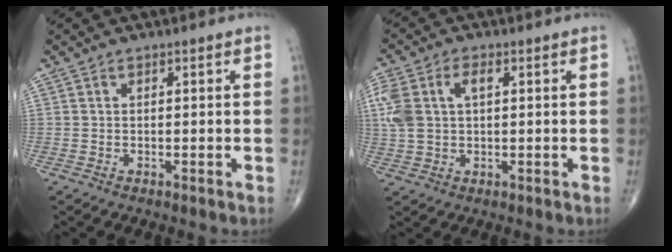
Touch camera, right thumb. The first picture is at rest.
{"total": 9.5, "force": [2.2, 5.7, 7.2], "torque": [-0.175, 0.021, 0.047]}